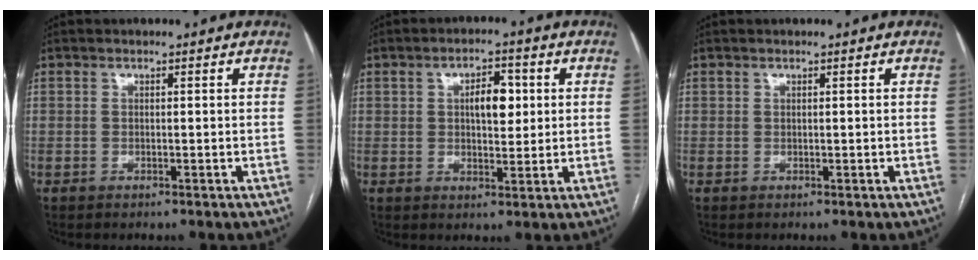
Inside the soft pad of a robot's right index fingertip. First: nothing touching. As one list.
[{"total": 5.5, "force": [1.2, 2.6, 4.6], "torque": [-0.071, 0.010, 0.021]}, {"total": 0.0}]